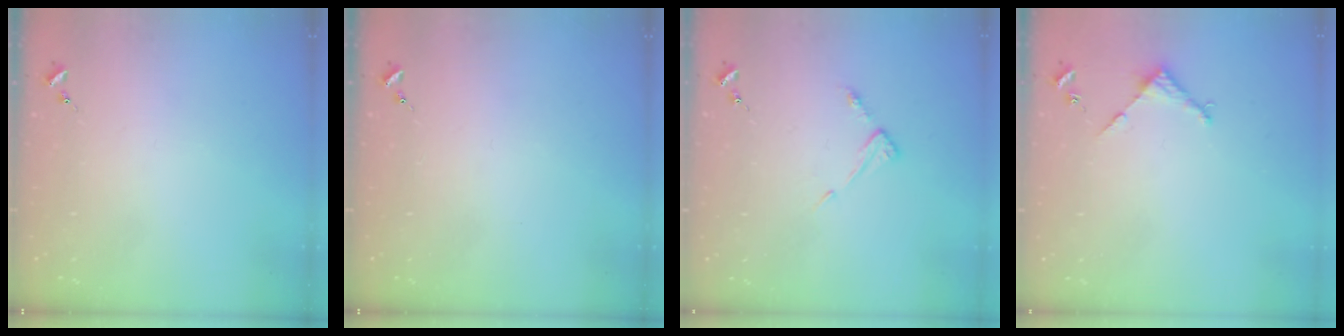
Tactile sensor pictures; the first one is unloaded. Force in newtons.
{"total": 0.0}
{"total": 5.3, "press": 5.3, "slide": 0.4}
{"total": 2.9, "press": 2.8, "slide": 0.2}